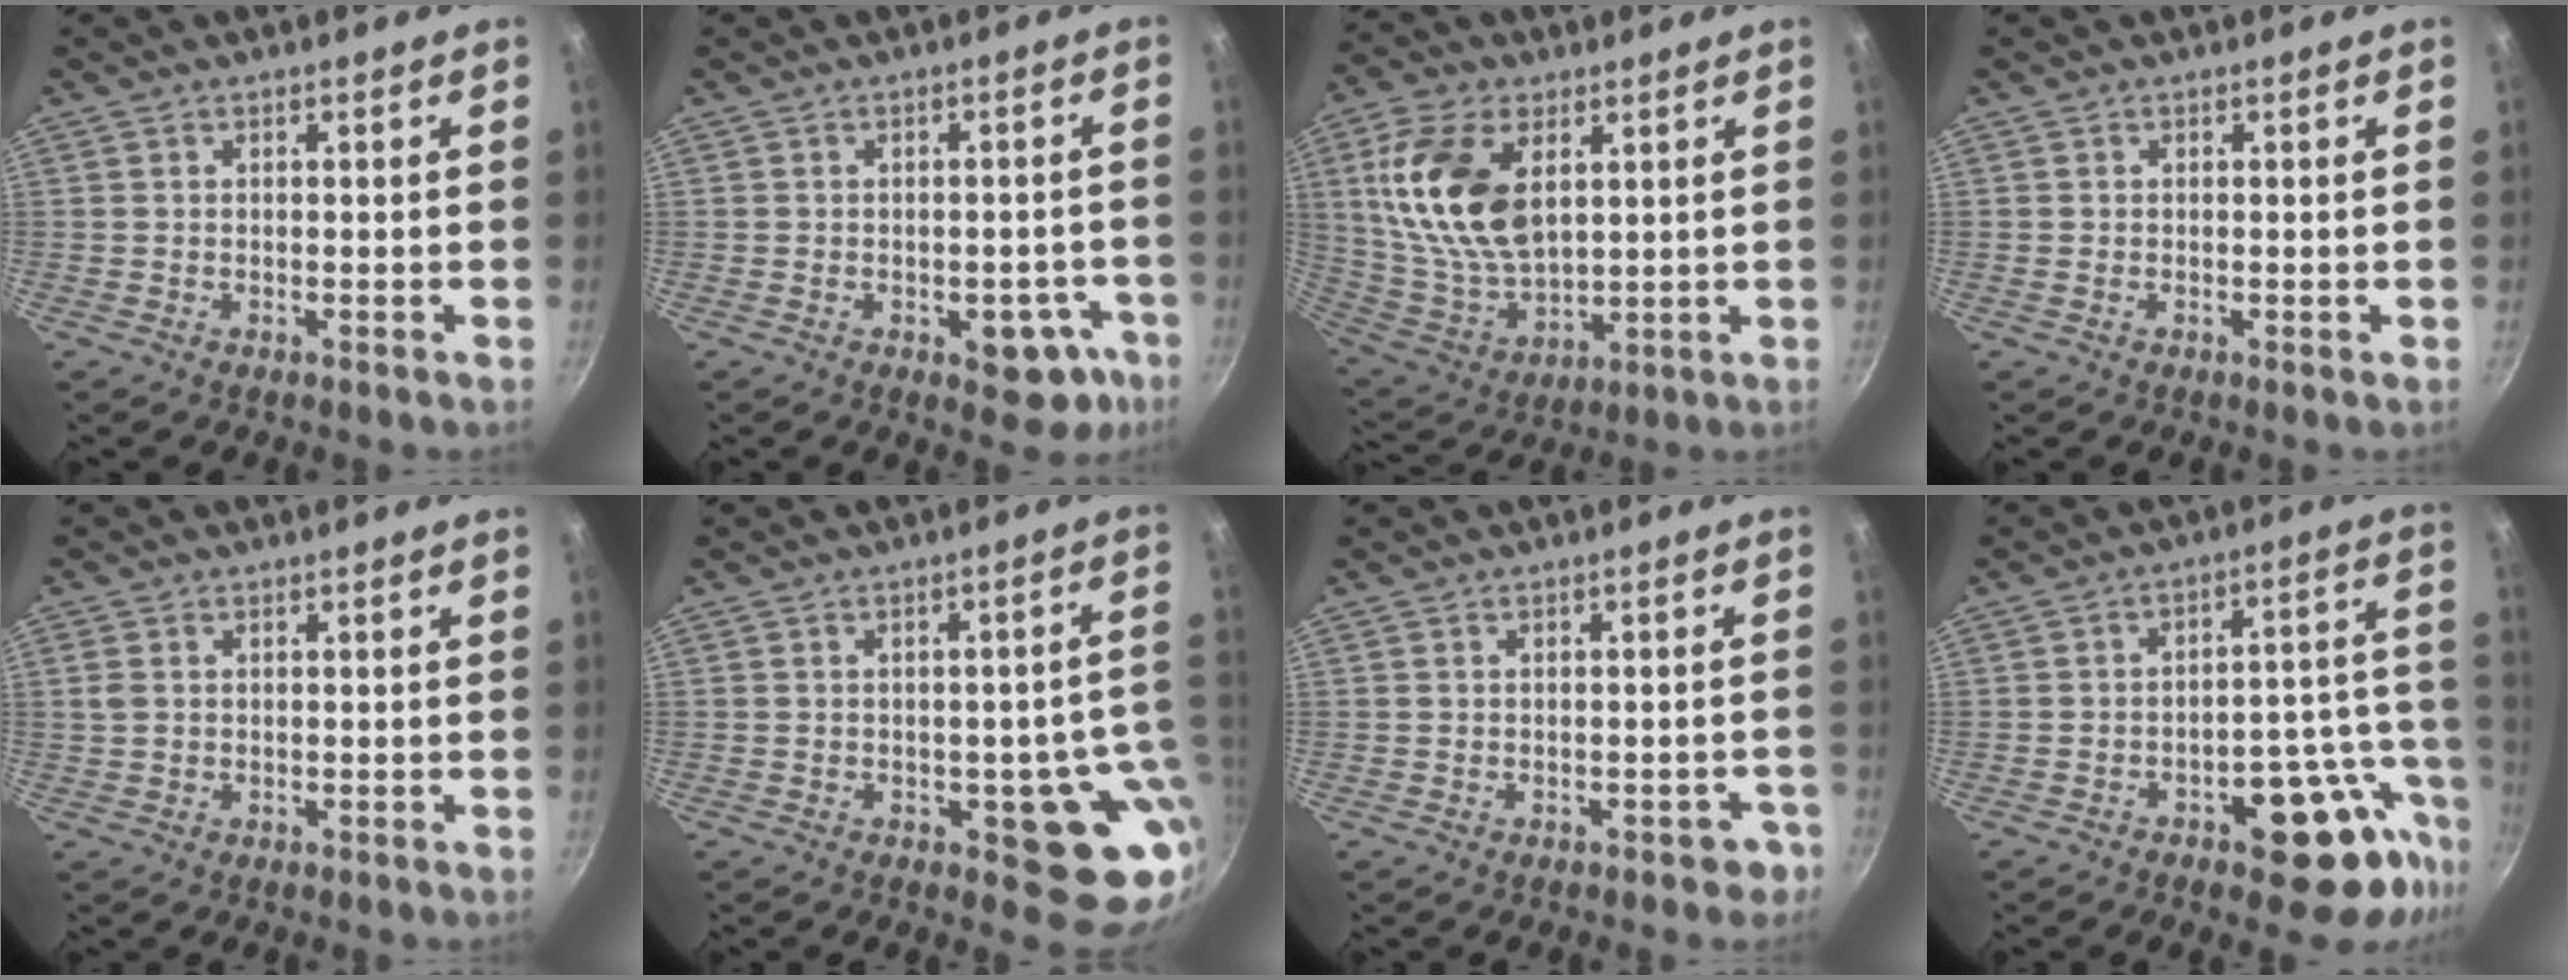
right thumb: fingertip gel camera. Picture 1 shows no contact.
{"total": 8.7, "force": [-3.5, 5.0, 6.1], "torque": [-0.023, 0.024, -0.038]}
{"total": 18.1, "force": [5.0, 10.5, 13.8], "torque": [-0.253, -0.016, 0.109]}
{"total": 0.0}
{"total": 2.0, "force": [0.4, 1.6, 1.2], "torque": [-0.024, 0.003, 0.010]}
{"total": 11.9, "force": [-1.9, 6.0, 10.0], "torque": [-0.057, 0.005, -0.018]}
{"total": 3.0, "force": [-1.6, 1.9, 1.7], "torque": [0.000, 0.025, -0.005]}
{"total": 16.0, "force": [-7.2, 7.8, 12.0], "torque": [-0.093, 0.053, -0.093]}